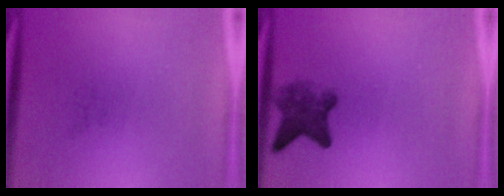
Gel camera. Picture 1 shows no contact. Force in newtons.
{"total": 4.6}